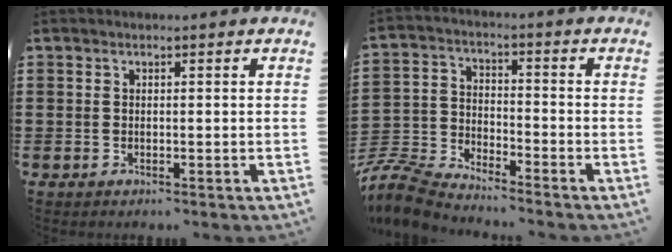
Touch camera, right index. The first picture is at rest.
{"total": 7.5, "force": [-7.4, 0.7, 1.3], "torque": [-0.054, -0.003, -0.154]}